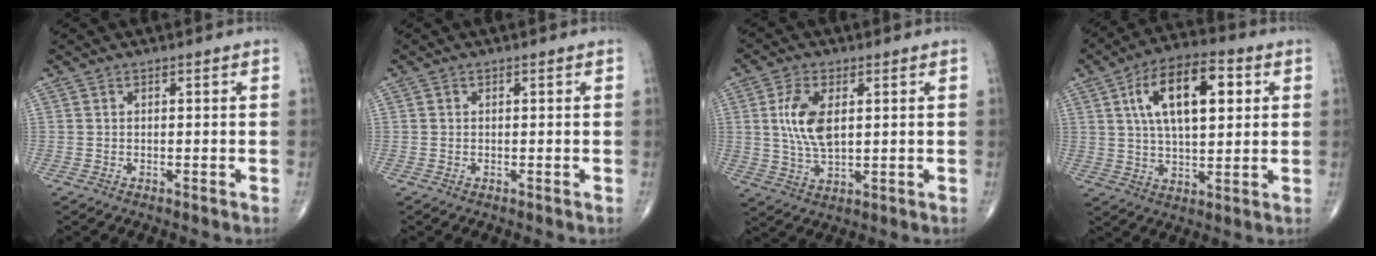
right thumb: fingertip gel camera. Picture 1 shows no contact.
{"total": 0.0}
{"total": 9.0, "force": [1.8, 4.5, 7.5], "torque": [-0.152, -0.009, 0.039]}
{"total": 15.7, "force": [4.6, 7.3, 13.1], "torque": [-0.198, 0.002, 0.074]}